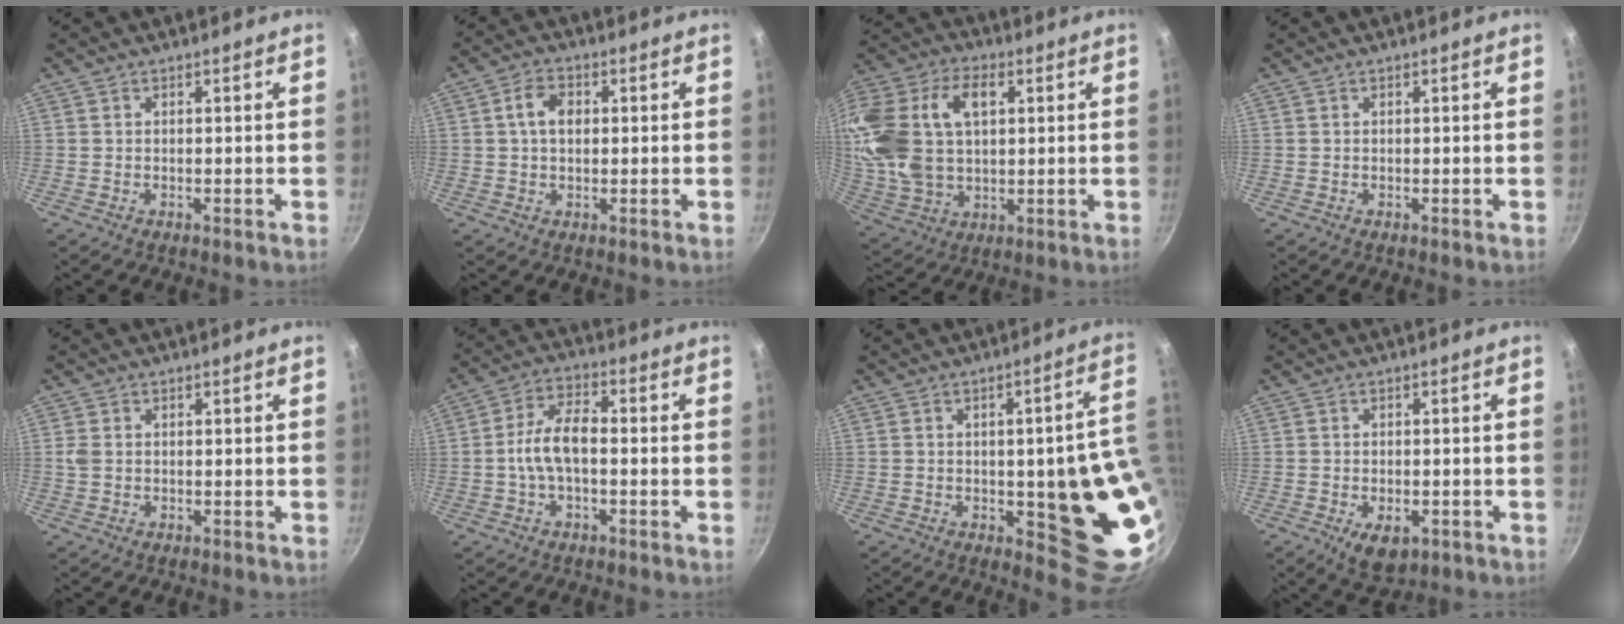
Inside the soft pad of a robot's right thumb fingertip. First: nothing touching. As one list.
[{"total": 5.2, "force": [0.8, 3.6, 3.8], "torque": [-0.057, 0.010, 0.007]}, {"total": 23.4, "force": [5.1, 15.2, 17.0], "torque": [-0.358, 0.013, 0.098]}, {"total": 0.0}, {"total": 2.2, "force": [0.2, 1.7, 1.3], "torque": [-0.025, 0.003, 0.005]}, {"total": 8.3, "force": [-1.0, 4.2, 7.1], "torque": [-0.124, 0.034, -0.028]}, {"total": 18.5, "force": [-0.9, 6.4, 17.3], "torque": [-0.141, -0.005, -0.007]}, {"total": 6.3, "force": [-2.3, 3.7, 4.5], "torque": [-0.055, 0.004, -0.024]}]